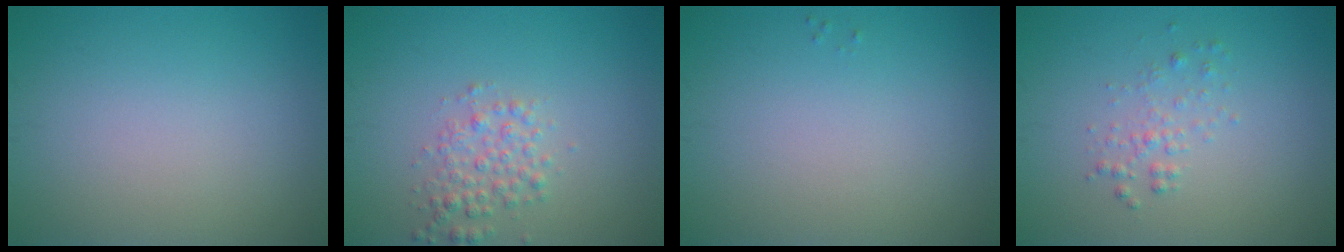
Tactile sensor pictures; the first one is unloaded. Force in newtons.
{"total": 2.4, "press": 2.4, "slide": 0.1}
{"total": 0.0}
{"total": 1.3, "press": 1.3, "slide": 0.1}